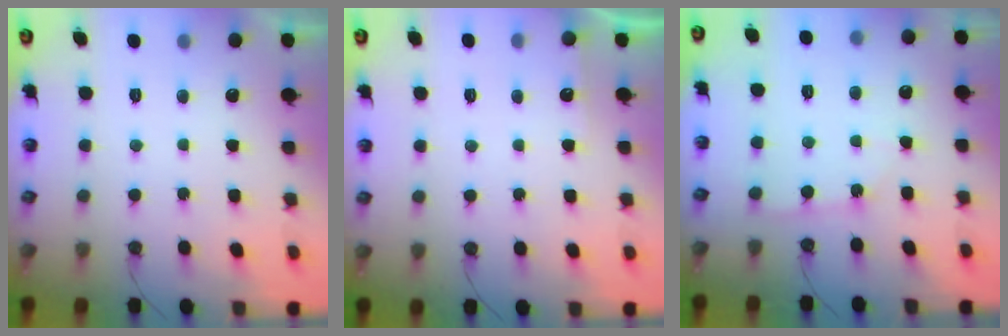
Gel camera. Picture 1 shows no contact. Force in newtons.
{"total": 3.1, "press": 3.1, "slide": 0.4}
{"total": 4.2, "press": 4.2, "slide": 0.3}